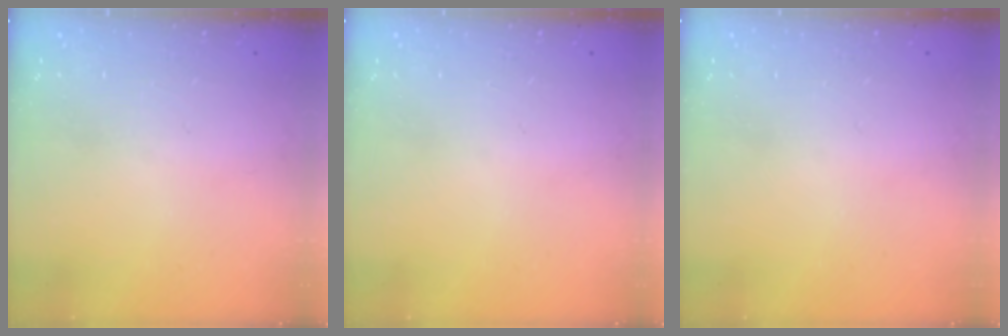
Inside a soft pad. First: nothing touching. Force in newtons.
{"total": 0.0}
{"total": 0.0}